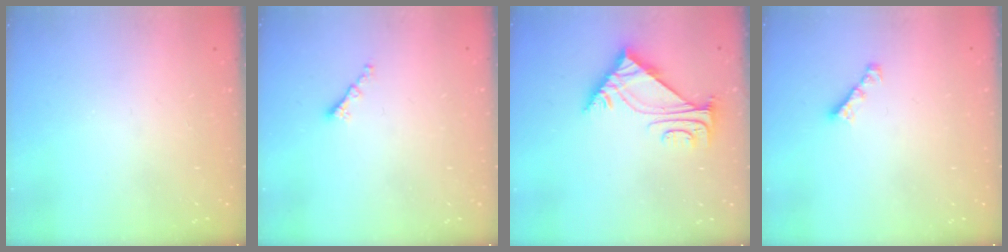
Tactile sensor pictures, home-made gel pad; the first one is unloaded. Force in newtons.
{"total": 1.6, "press": 1.6, "slide": 0.0}
{"total": 6.1, "press": 6.0, "slide": 1.0}
{"total": 1.8, "press": 1.7, "slide": 0.7}